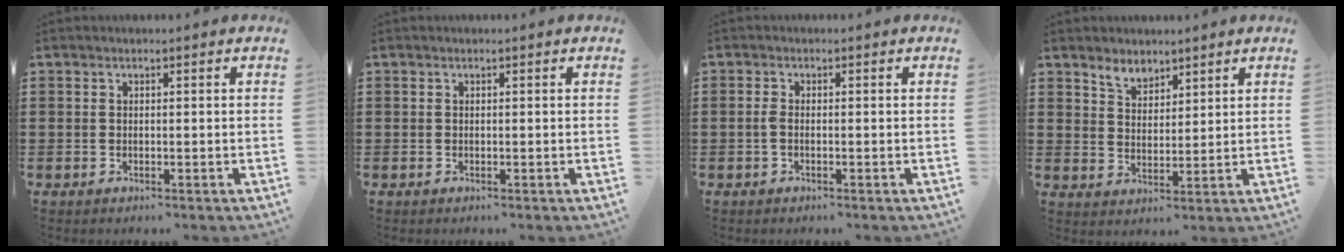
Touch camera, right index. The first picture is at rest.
{"total": 0.0}
{"total": 1.4, "force": [-0.4, 0.5, 1.3], "torque": [-0.033, -0.004, -0.010]}
{"total": 3.9, "force": [3.3, 2.0, 0.7], "torque": [-0.026, 0.006, 0.064]}